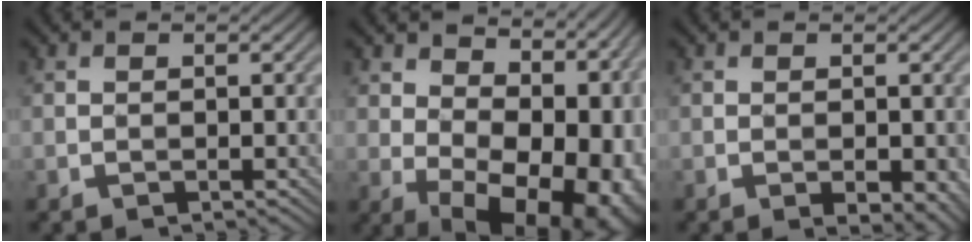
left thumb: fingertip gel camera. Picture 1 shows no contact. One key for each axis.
{"total": 16.6, "fx": 0.1, "fy": 10.5, "fz": 12.8, "tx": -0.150, "ty": -0.022, "tz": 0.054}
{"total": 3.1, "fx": -1.3, "fy": 1.3, "fz": 2.5, "tx": -0.033, "ty": -0.003, "tz": -0.011}